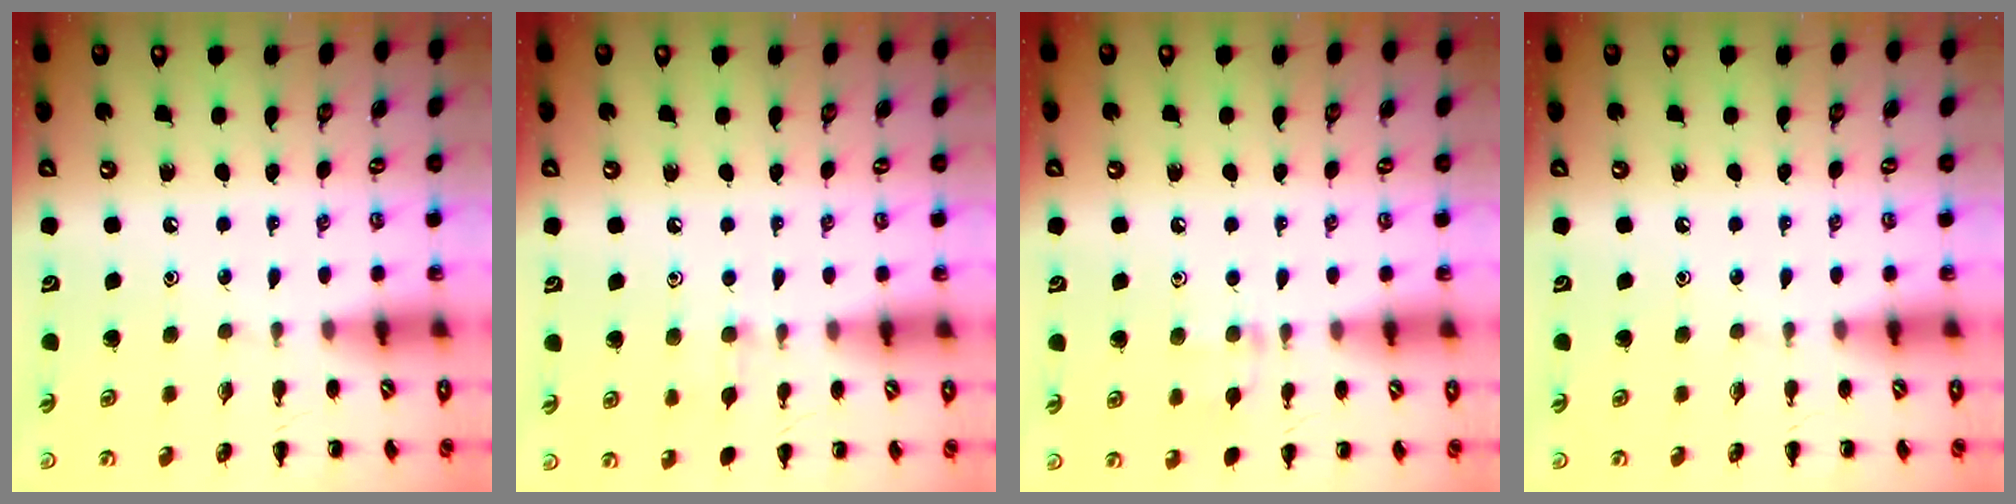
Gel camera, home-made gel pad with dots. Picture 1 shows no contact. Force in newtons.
{"total": 6.1, "press": 5.7, "slide": 2.3}
{"total": 6.5, "press": 6.1, "slide": 2.3}
{"total": 0.0}